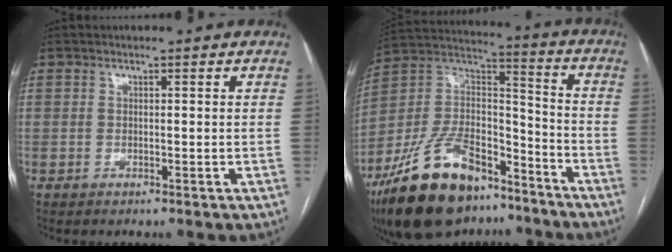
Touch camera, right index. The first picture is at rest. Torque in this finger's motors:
{"motor_torque": [0.33, -0.84, -0.27, -0.21]}